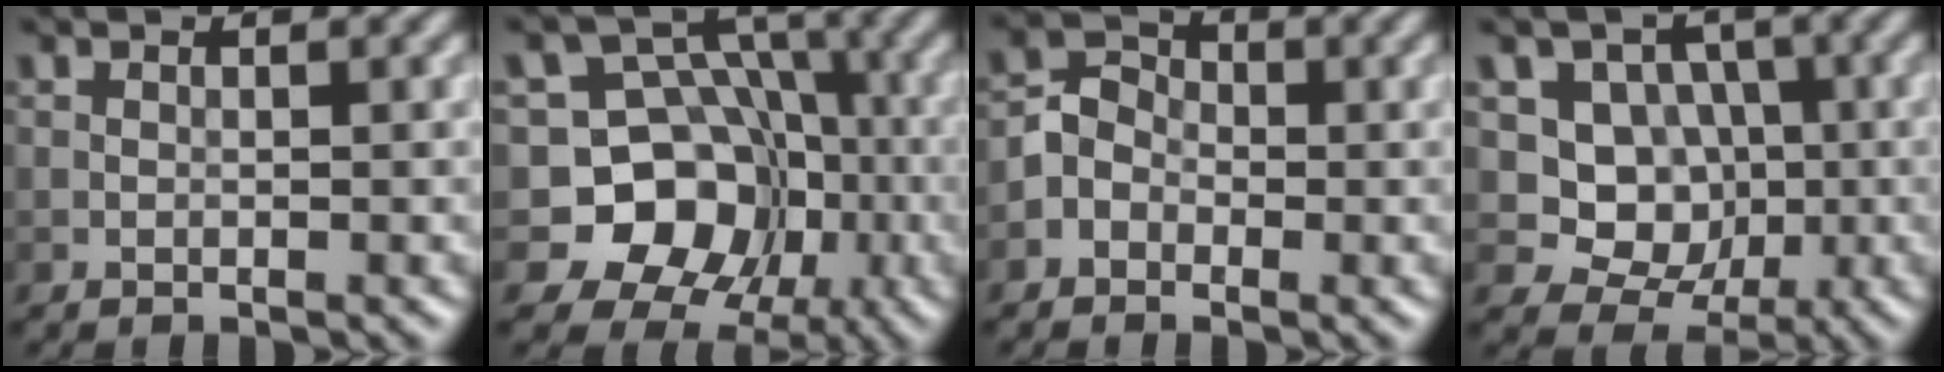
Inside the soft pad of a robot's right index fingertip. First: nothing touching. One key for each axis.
{"total": 10.6, "fx": -2.5, "fy": 9.5, "fz": 4.0, "tx": -0.059, "ty": 0.022, "tz": -0.076}
{"total": 2.5, "fx": -1.1, "fy": 2.1, "fz": 1.0, "tx": -0.007, "ty": 0.009, "tz": -0.032}
{"total": 6.8, "fx": 0.5, "fy": 6.2, "fz": 2.6, "tx": -0.035, "ty": 0.007, "tz": -0.010}